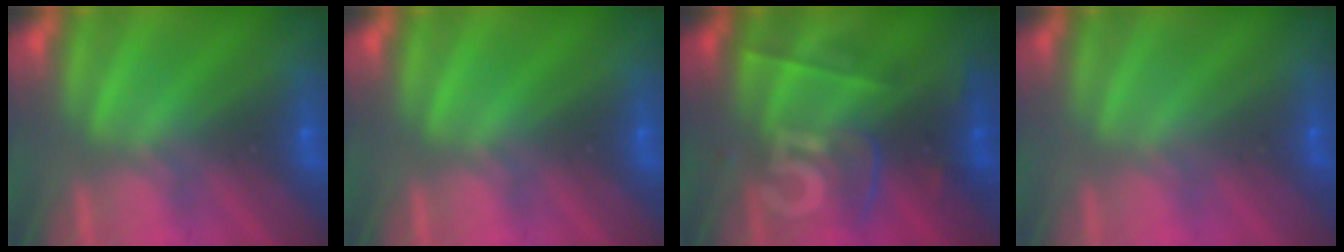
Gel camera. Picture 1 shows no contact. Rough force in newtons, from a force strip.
{"total": 0.0}
{"total": 2.5}
{"total": 2.0}